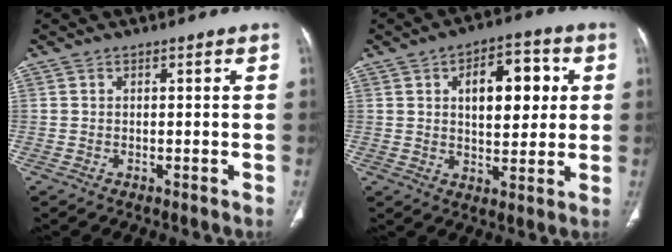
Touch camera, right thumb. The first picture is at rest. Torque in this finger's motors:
{"motor_torque": [-0.59, 0.97, 0.12, -0.02, 0.10]}